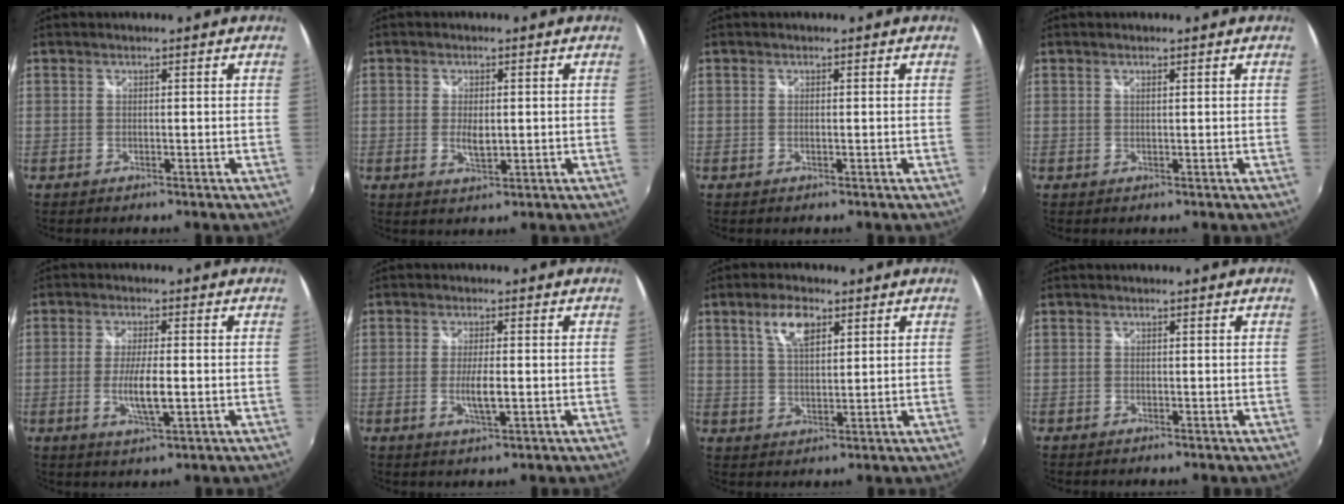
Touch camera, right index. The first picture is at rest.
{"total": 3.4, "force": [-0.2, 1.6, 2.9], "torque": [-0.053, -0.008, 0.000]}
{"total": 0.0}
{"total": 0.5, "force": [0.4, 0.0, 0.4], "torque": [-0.008, 0.002, 0.006]}
{"total": 7.0, "force": [-1.2, 1.2, 6.8], "torque": [-0.130, -0.013, -0.020]}
{"total": 4.0, "force": [-0.6, 0.7, 3.9], "torque": [-0.075, -0.010, -0.010]}
{"total": 6.4, "force": [3.4, 2.7, 4.7], "torque": [-0.086, 0.010, 0.063]}
{"total": 0.0}